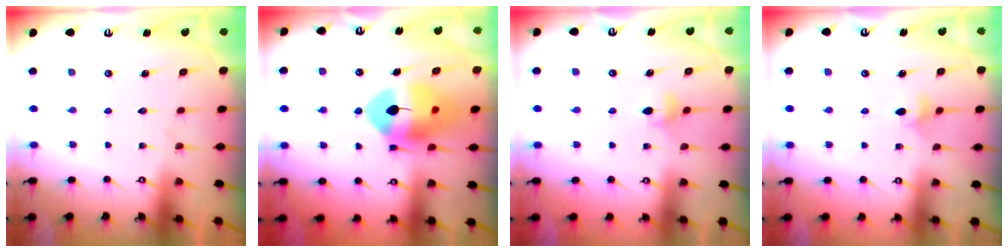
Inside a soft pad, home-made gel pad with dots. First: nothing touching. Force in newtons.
{"total": 14.7, "press": 14.5, "slide": 2.1}
{"total": 3.8, "press": 3.7, "slide": 0.9}
{"total": 4.2, "press": 4.1, "slide": 0.9}